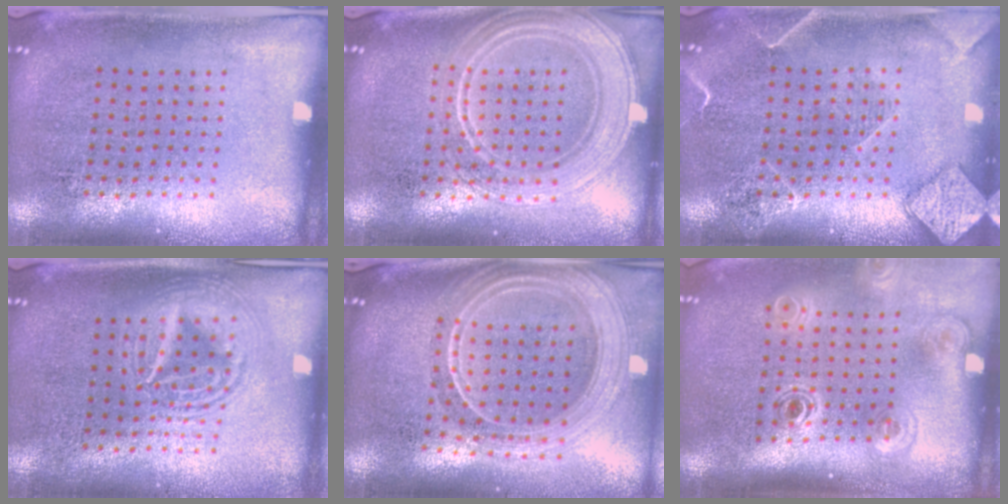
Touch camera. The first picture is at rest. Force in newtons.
{"total": 3.9, "press": 3.9, "slide": 0.8}
{"total": 2.8, "press": 2.8, "slide": 0.3}
{"total": 2.6, "press": 2.5, "slide": 0.3}
{"total": 2.5, "press": 2.2, "slide": 1.3}
{"total": 1.8, "press": 1.2, "slide": 1.4}